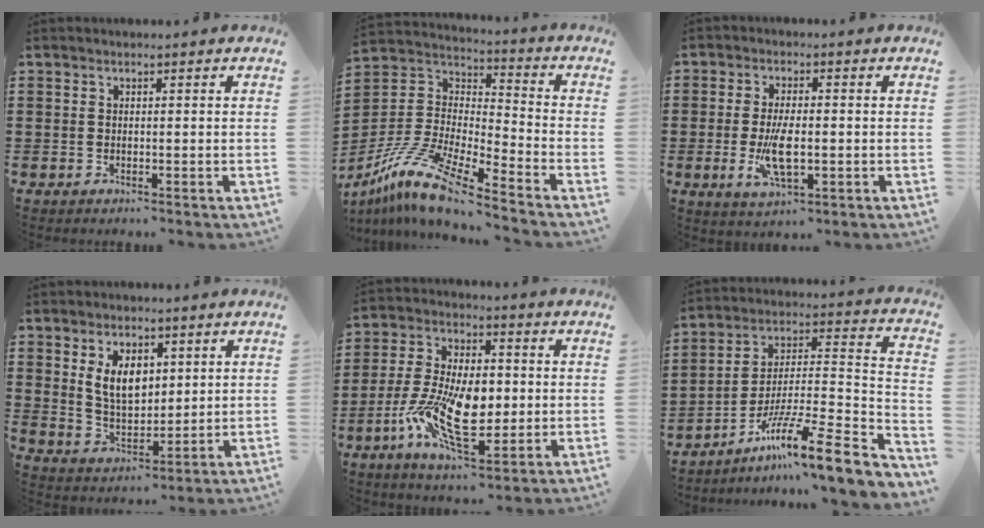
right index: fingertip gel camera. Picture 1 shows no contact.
{"total": 12.4, "force": [-10.0, 1.7, 7.1], "torque": [-0.175, 0.007, -0.207]}
{"total": 6.8, "force": [-1.1, 2.7, 6.2], "torque": [-0.133, -0.008, -0.024]}
{"total": 7.0, "force": [2.5, 4.2, 5.0], "torque": [-0.104, 0.008, 0.045]}
{"total": 12.6, "force": [-2.4, 6.3, 10.7], "torque": [-0.226, -0.007, -0.045]}
{"total": 12.4, "force": [-7.8, 1.5, 9.5], "torque": [-0.155, -0.001, -0.146]}